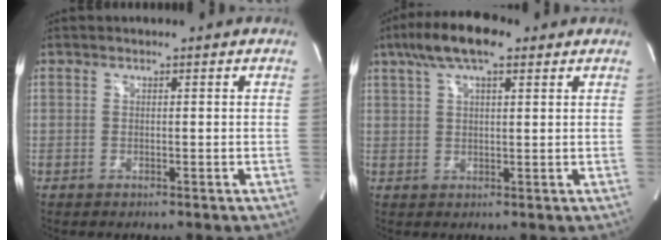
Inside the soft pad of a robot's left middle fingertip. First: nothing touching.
{"total": 8.8, "force": [5.5, 2.4, 6.4], "torque": [-0.127, 0.026, 0.093]}